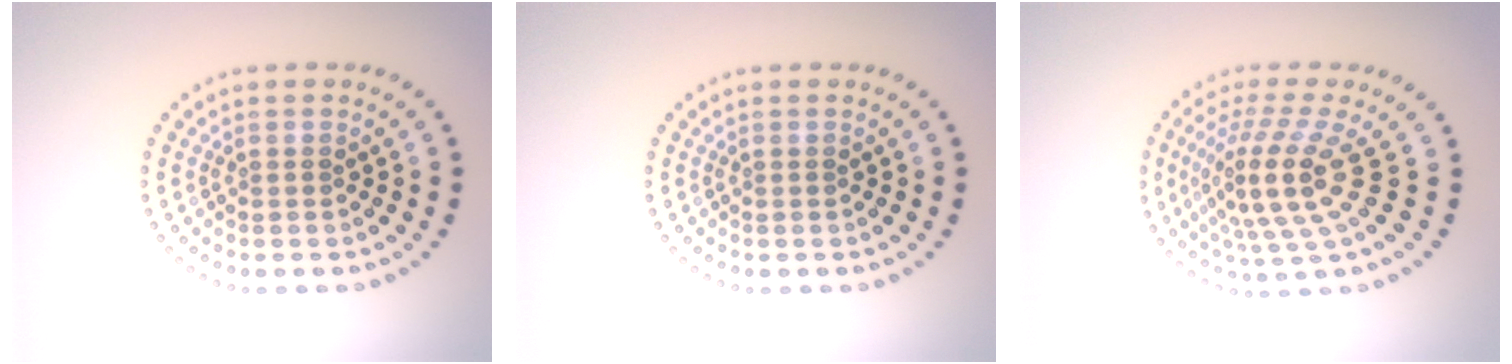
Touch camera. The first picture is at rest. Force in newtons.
{"total": 0.0}
{"total": 5.6, "press": 4.0, "slide": 3.9}